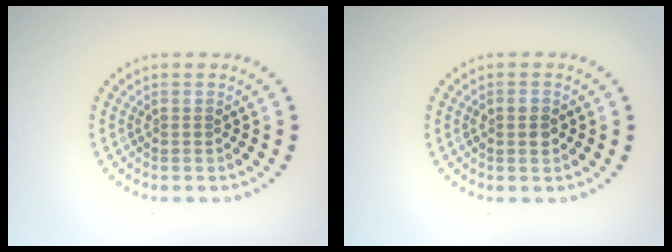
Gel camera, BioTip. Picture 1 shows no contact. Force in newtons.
{"total": 1.3, "press": 1.3, "slide": 0.1}